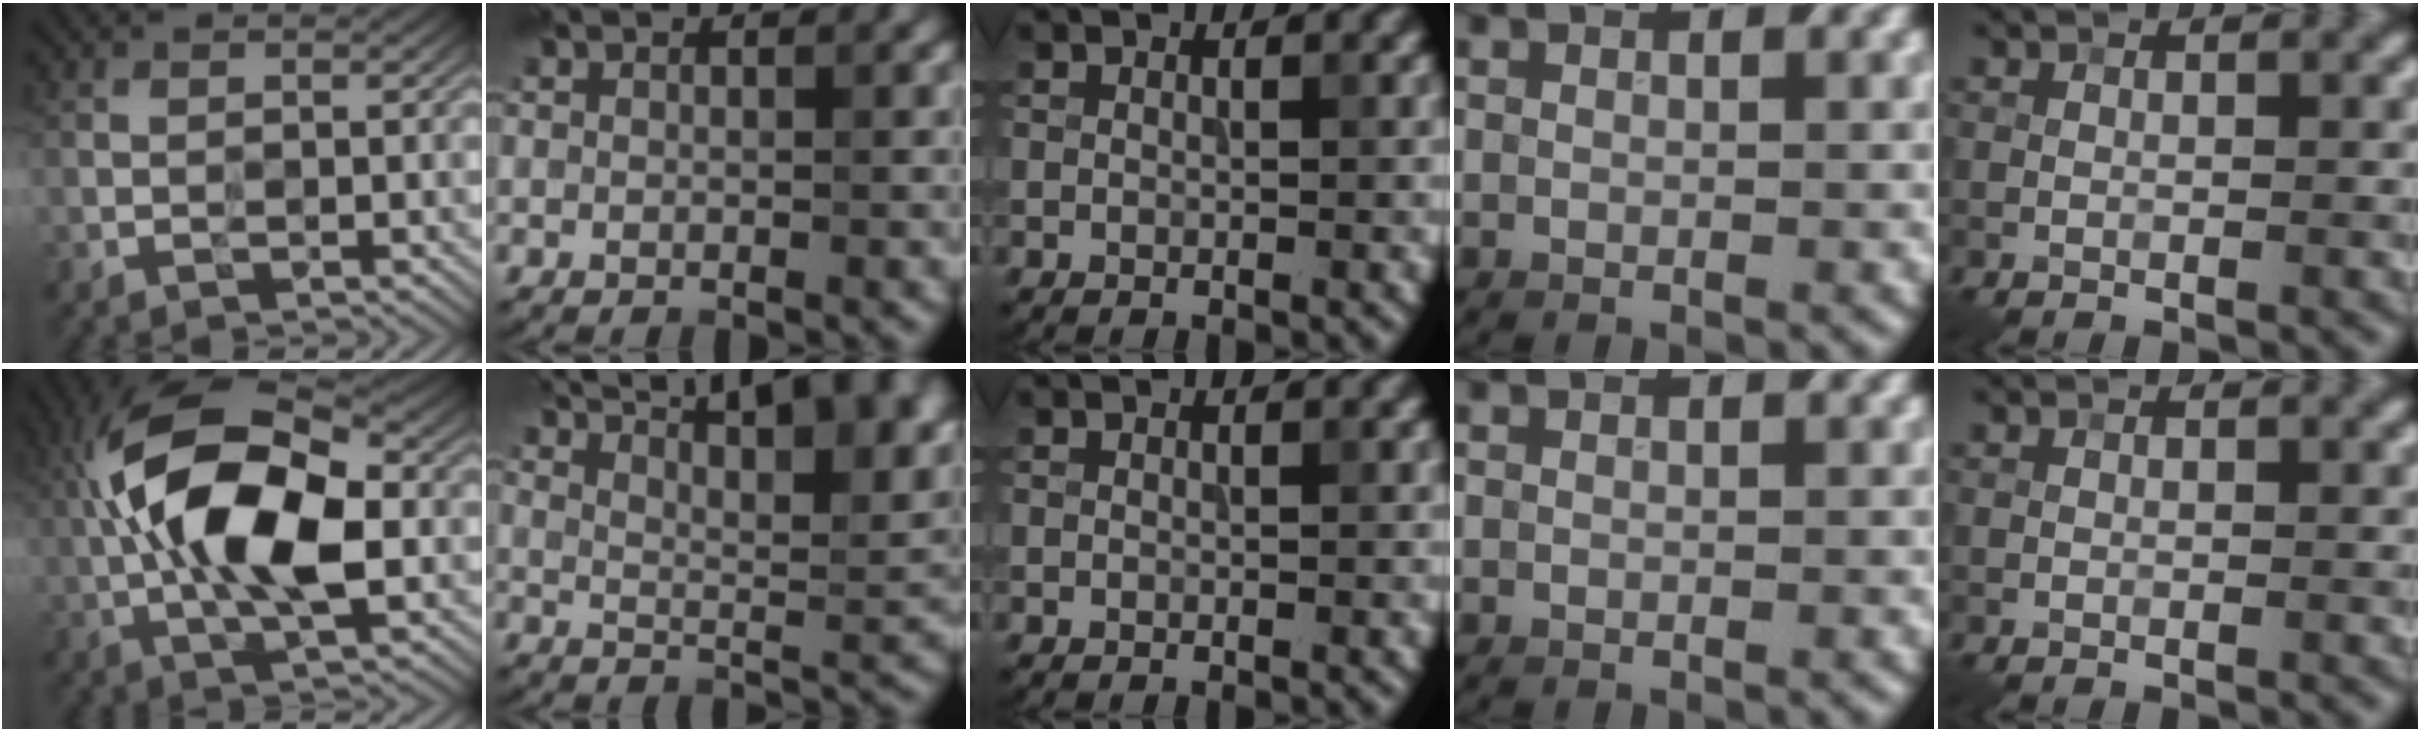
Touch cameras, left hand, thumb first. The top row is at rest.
{"thumb": {"total": 15.5, "force": [0.6, 7.1, 13.7], "torque": [-0.257, 0.027, 0.001]}, "index": {"total": 16.6, "force": [10.9, 5.8, 11.1], "torque": [-0.130, 0.047, 0.134]}}